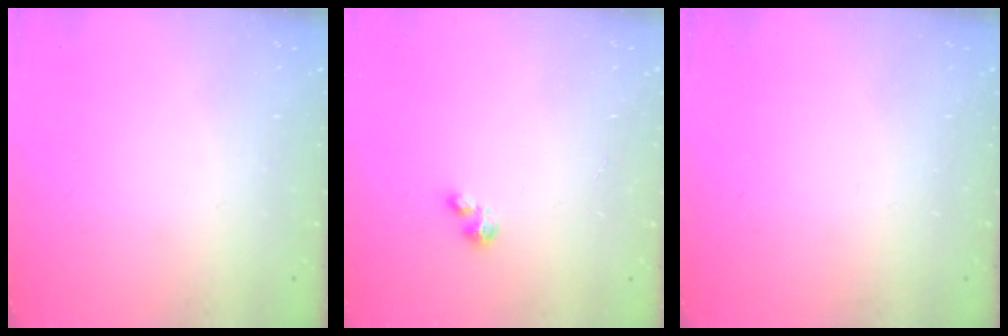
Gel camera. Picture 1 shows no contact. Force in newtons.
{"total": 1.6, "press": 1.6, "slide": 0.2}
{"total": 0.0}